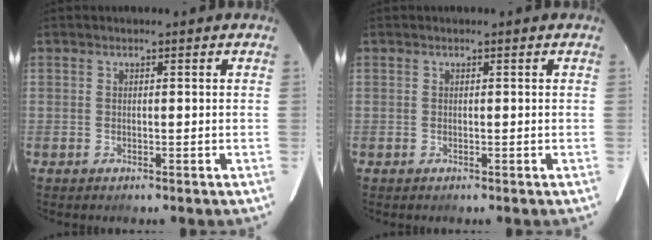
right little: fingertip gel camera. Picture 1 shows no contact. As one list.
[{"total": 0.0}]